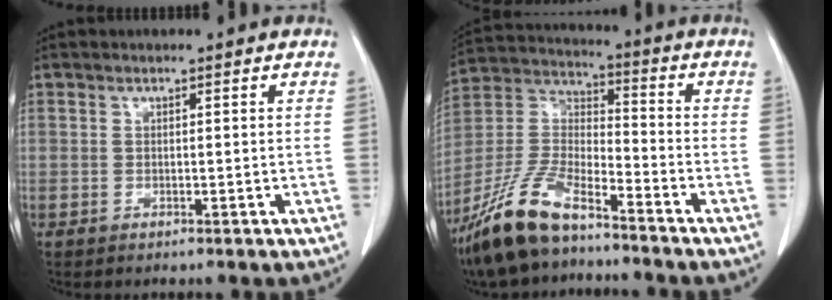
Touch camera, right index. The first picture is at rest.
{"total": 14.1, "force": [-10.6, 3.6, 8.4], "torque": [-0.182, -0.004, -0.202]}